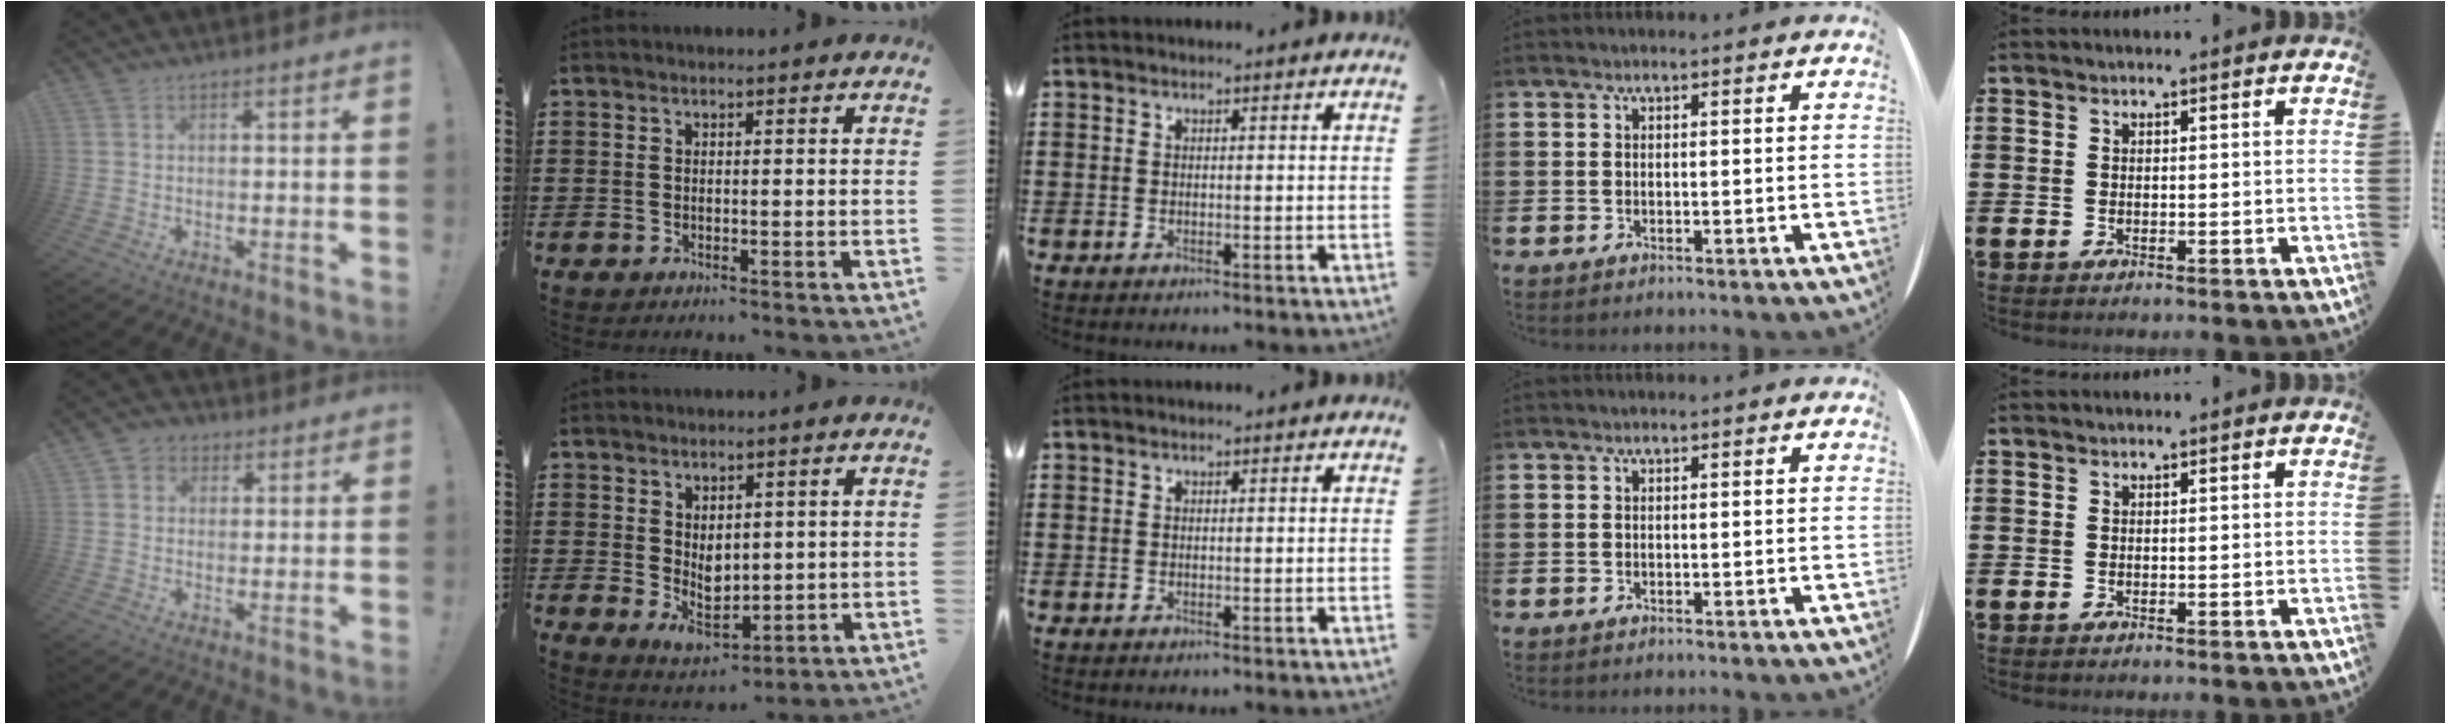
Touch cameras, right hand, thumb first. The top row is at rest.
{"thumb": {"total": 4.0, "force": [0.9, 3.7, 1.1], "torque": [-0.016, 0.001, 0.017]}, "index": {"total": 3.9, "force": [0.6, 3.0, 2.4], "torque": [-0.037, -0.002, 0.010]}}